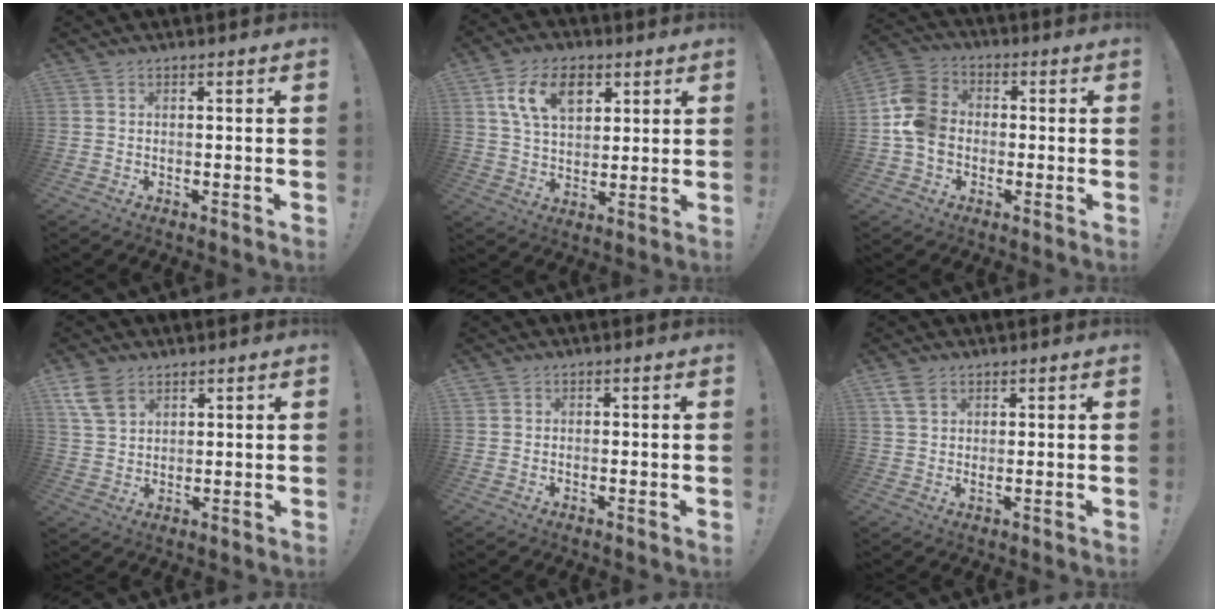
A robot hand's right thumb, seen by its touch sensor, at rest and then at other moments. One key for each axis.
{"total": 13.0, "fx": 5.9, "fy": 8.4, "fz": 8.0, "tx": -0.121, "ty": -0.010, "tz": 0.111}
{"total": 11.6, "fx": -2.3, "fy": 9.2, "fz": 6.6, "tx": -0.126, "ty": 0.027, "tz": -0.040}
{"total": 8.1, "fx": 4.7, "fy": 5.1, "fz": 4.2, "tx": -0.087, "ty": -0.010, "tz": 0.095}
{"total": 1.1, "fx": 0.7, "fy": 0.8, "fz": -0.1, "tx": 0.001, "ty": 0.003, "tz": 0.011}
{"total": 4.0, "fx": 2.5, "fy": 2.1, "fz": 2.4, "tx": -0.038, "ty": -0.007, "tz": 0.047}